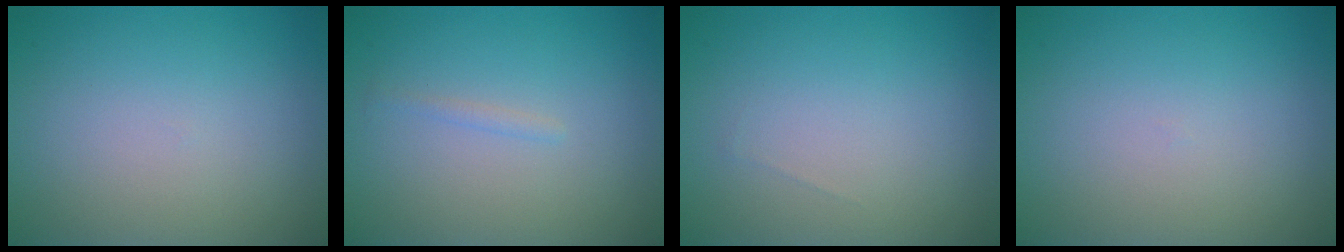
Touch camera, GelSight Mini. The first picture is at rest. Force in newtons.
{"total": 0.6, "press": 0.6, "slide": 0.0}
{"total": 0.0}
{"total": 0.0}